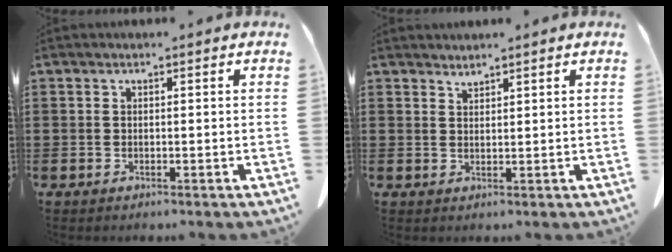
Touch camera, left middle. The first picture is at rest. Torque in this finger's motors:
{"motor_torque": [-0.18, 0.20, -0.05, -0.01]}